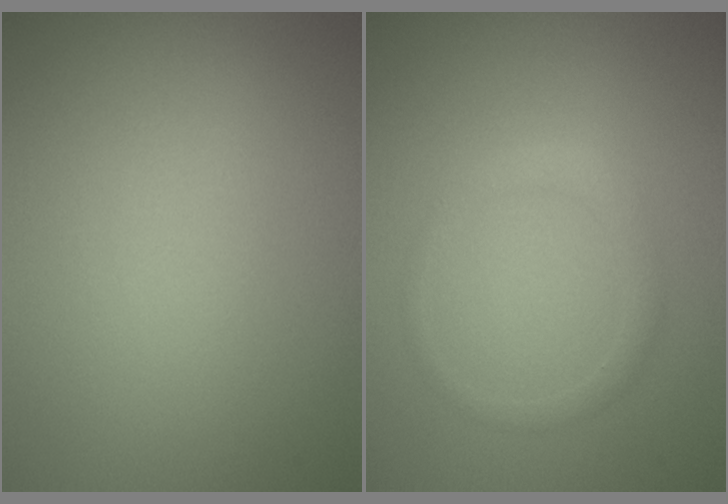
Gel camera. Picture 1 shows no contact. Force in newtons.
{"total": 1.4, "press": 1.4, "slide": 0.1}